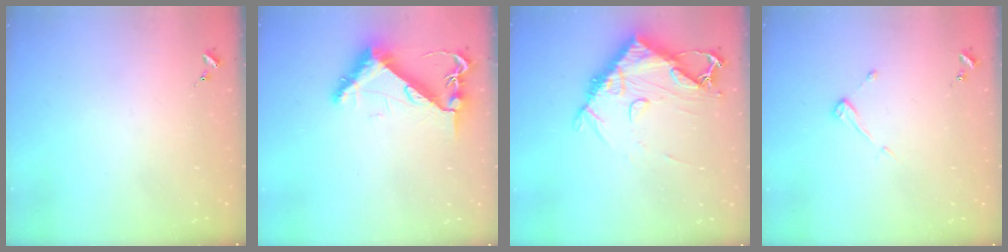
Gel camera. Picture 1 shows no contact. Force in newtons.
{"total": 8.3, "press": 8.2, "slide": 1.0}
{"total": 13.0, "press": 12.9, "slide": 1.5}
{"total": 3.8, "press": 3.8, "slide": 0.4}